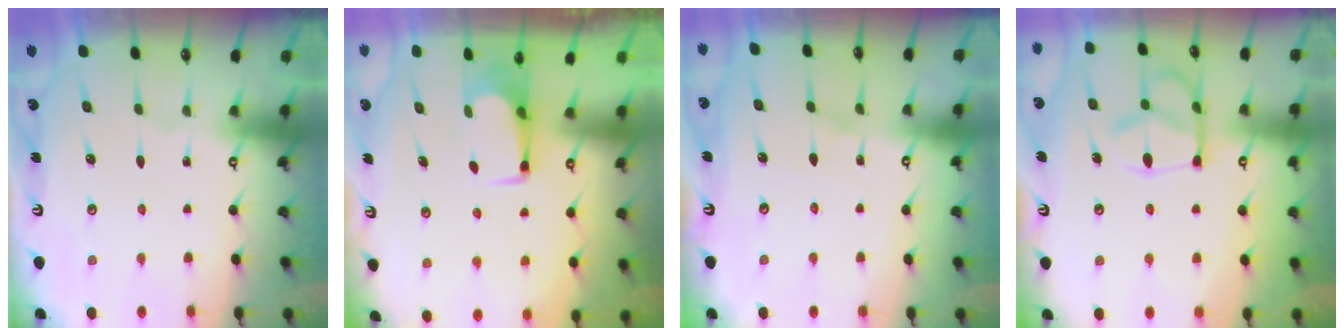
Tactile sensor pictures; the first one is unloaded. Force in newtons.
{"total": 2.4, "press": 2.4, "slide": 0.4}
{"total": 3.5, "press": 3.4, "slide": 0.5}
{"total": 5.6, "press": 5.3, "slide": 1.7}